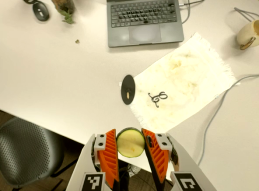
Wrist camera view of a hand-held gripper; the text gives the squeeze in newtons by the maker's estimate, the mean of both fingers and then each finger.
{"total": 8.2, "left": 8.0, "right": 8.4}